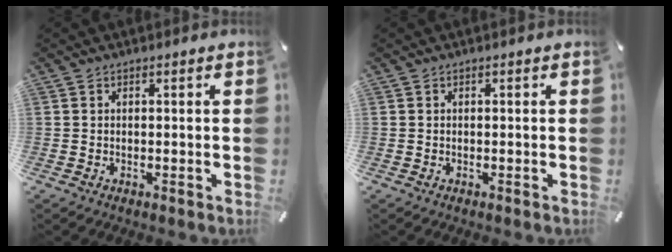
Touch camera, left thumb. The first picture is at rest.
{"total": 0.0}